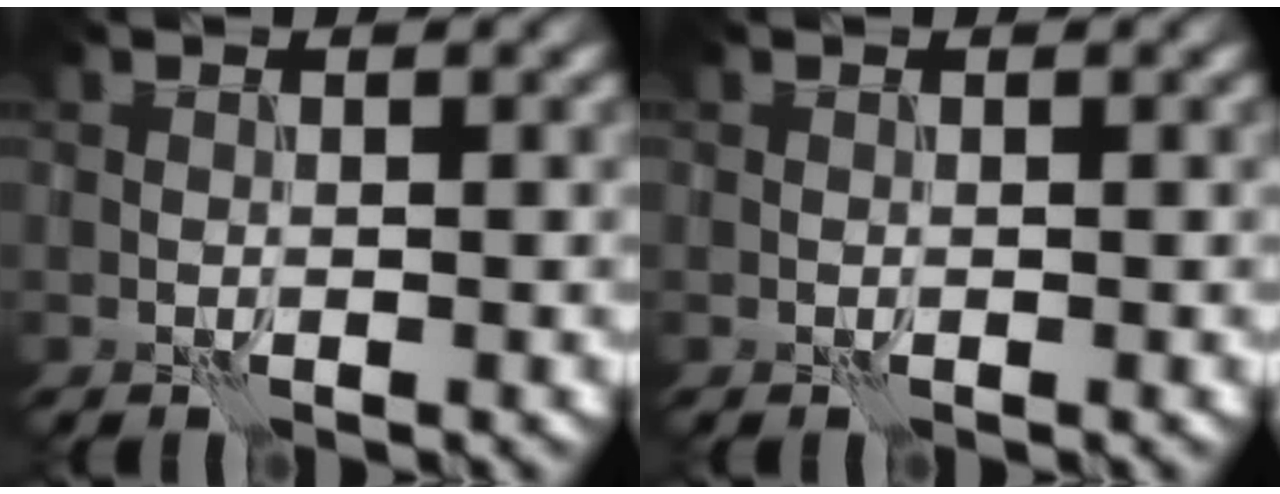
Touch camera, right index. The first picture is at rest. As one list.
[{"total": 0.0}]